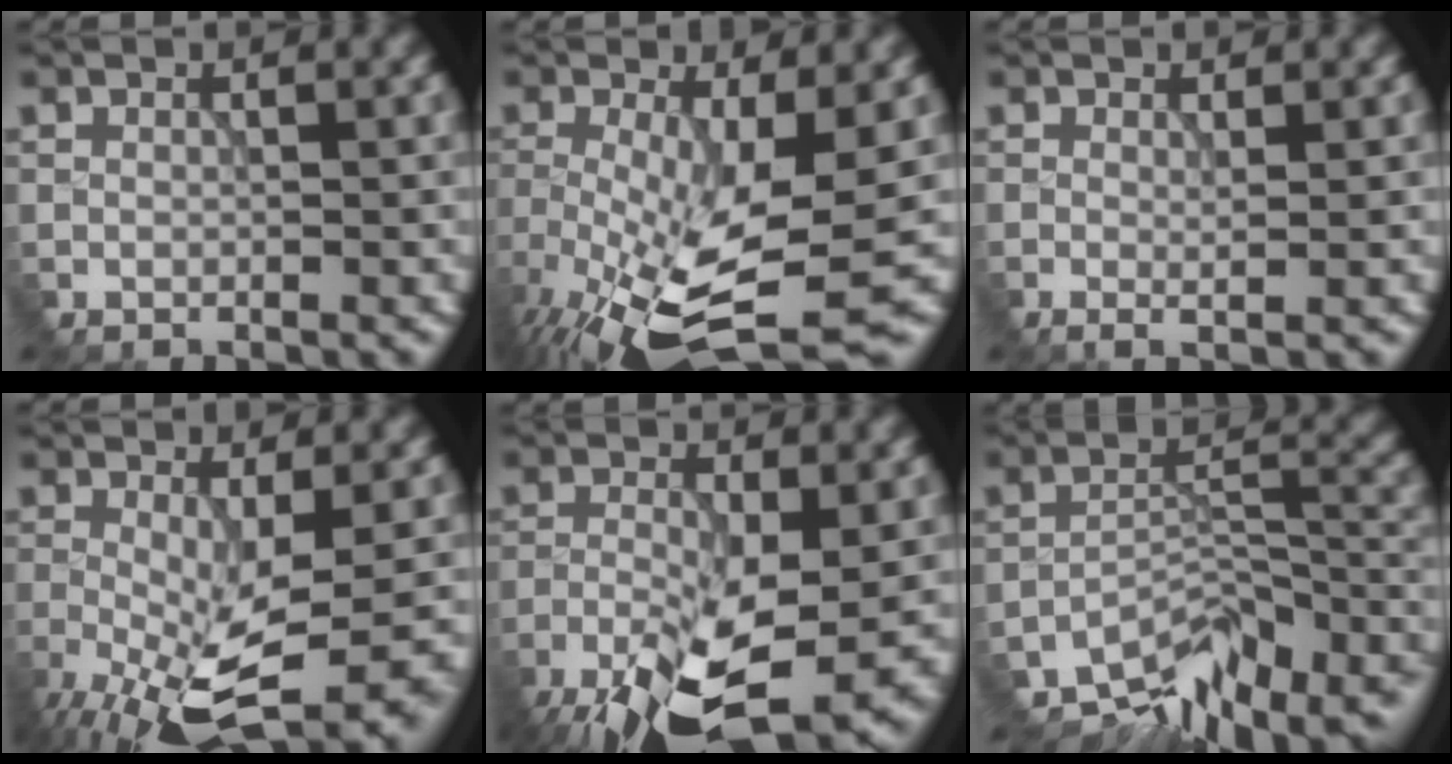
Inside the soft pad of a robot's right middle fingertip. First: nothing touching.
{"total": 10.7, "force": [-4.1, 3.4, 9.3], "torque": [-0.199, -0.028, -0.064]}
{"total": 1.0, "force": [0.0, 0.1, 1.0], "torque": [-0.024, 0.003, -0.002]}
{"total": 10.5, "force": [-5.4, 2.8, 8.6], "torque": [-0.179, -0.030, -0.081]}
{"total": 12.4, "force": [-7.6, 3.9, 9.0], "torque": [-0.195, -0.034, -0.123]}
{"total": 9.5, "force": [-7.7, 3.6, 4.3], "torque": [-0.061, 0.006, -0.130]}